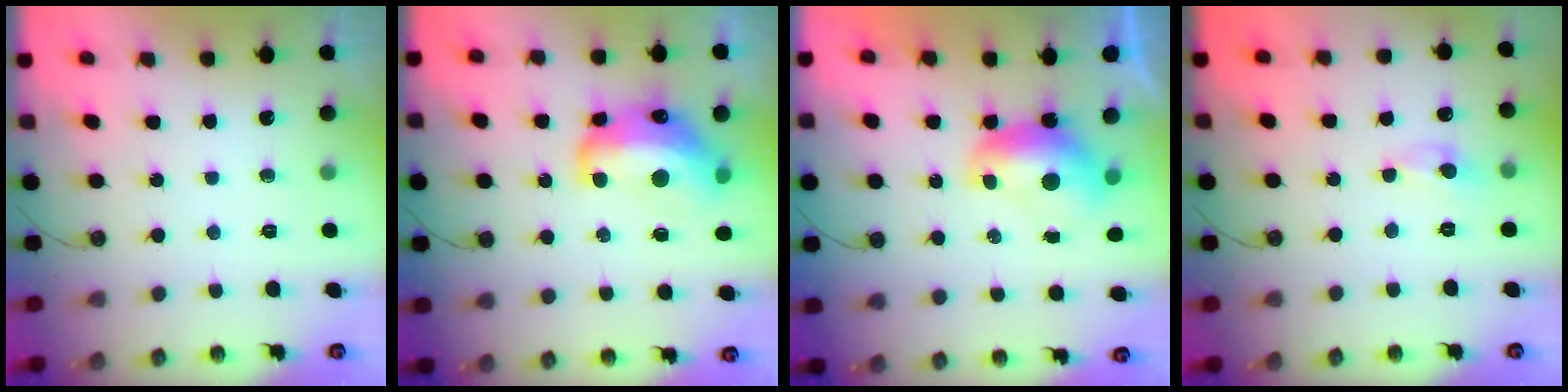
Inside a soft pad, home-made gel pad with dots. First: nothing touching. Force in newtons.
{"total": 10.4, "press": 10.3, "slide": 1.2}
{"total": 1.0, "press": 1.0, "slide": 0.4}
{"total": 0.0}